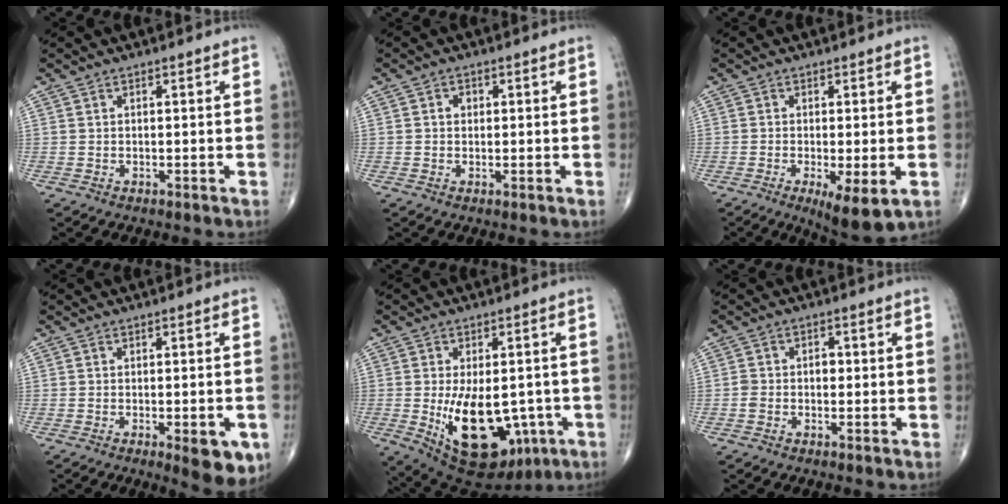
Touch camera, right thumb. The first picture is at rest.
{"total": 1.5, "force": [0.2, 1.3, 0.7], "torque": [-0.005, 0.002, 0.001]}
{"total": 7.5, "force": [-2.4, 2.1, 6.8], "torque": [-0.107, -0.020, -0.037]}
{"total": 7.4, "force": [-3.0, 2.4, 6.3], "torque": [-0.059, -0.001, -0.033]}
{"total": 18.2, "force": [-4.7, 10.4, 14.2], "torque": [-0.194, 0.000, -0.041]}
{"total": 2.7, "force": [-0.5, 2.0, 1.7], "torque": [-0.023, 0.017, -0.009]}